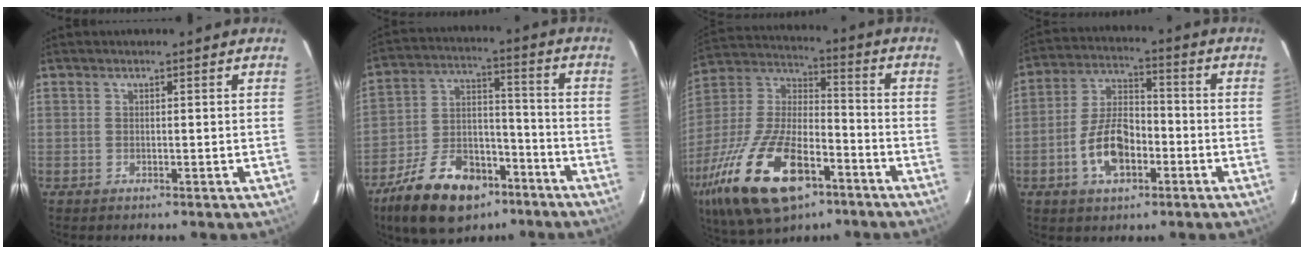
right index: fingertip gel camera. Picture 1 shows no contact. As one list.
[{"total": 18.3, "force": [-11.6, 10.0, 10.0], "torque": [-0.209, 0.013, -0.187]}, {"total": 26.0, "force": [-13.5, 11.7, 18.9], "torque": [-0.395, -0.029, -0.231]}, {"total": 10.9, "force": [-4.1, 6.0, 8.2], "torque": [-0.166, 0.016, -0.067]}]